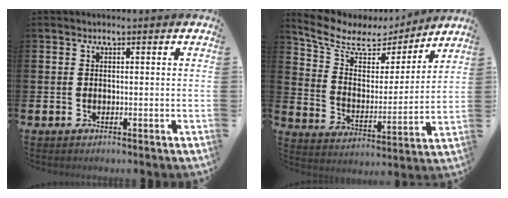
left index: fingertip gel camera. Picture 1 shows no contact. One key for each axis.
{"total": 8.2, "fx": 6.6, "fy": 4.0, "fz": 2.7, "tx": -0.091, "ty": -0.042, "tz": 0.113}